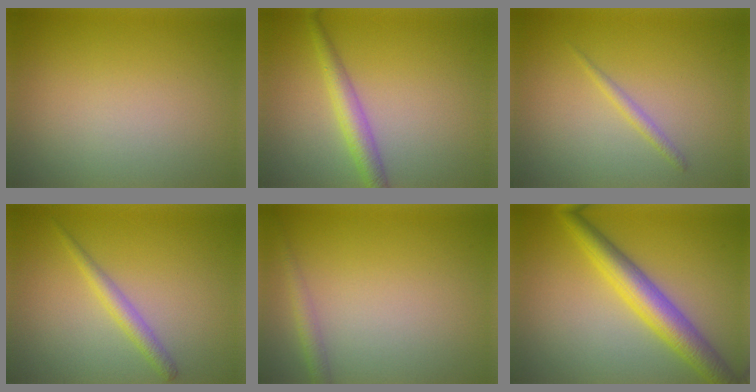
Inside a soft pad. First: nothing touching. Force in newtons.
{"total": 2.8, "press": 2.8, "slide": 0.0}
{"total": 1.0, "press": 1.0, "slide": 0.1}
{"total": 1.9, "press": 1.9, "slide": 0.1}
{"total": 1.4, "press": 1.4, "slide": 0.1}
{"total": 5.6, "press": 5.6, "slide": 0.2}